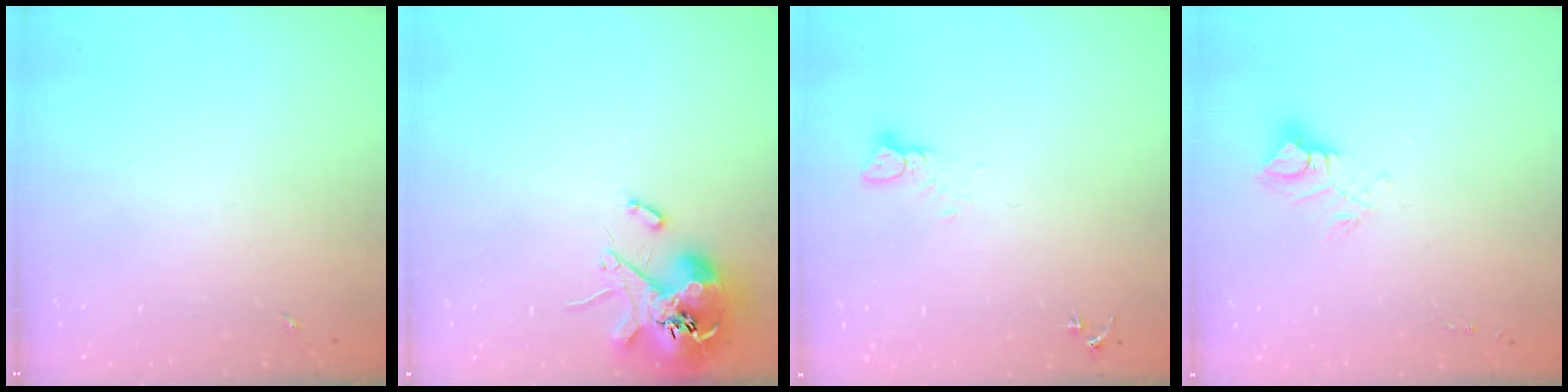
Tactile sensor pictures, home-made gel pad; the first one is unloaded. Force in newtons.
{"total": 11.8, "press": 11.6, "slide": 1.8}
{"total": 2.6, "press": 2.6, "slide": 0.1}
{"total": 8.6, "press": 8.6, "slide": 0.9}